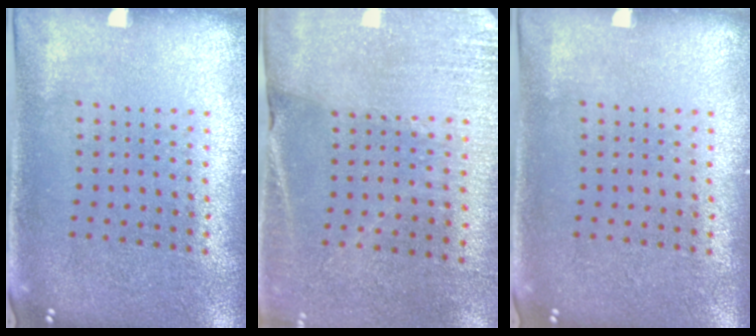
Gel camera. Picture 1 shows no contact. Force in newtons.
{"total": 2.6, "press": 2.5, "slide": 0.6}
{"total": 0.0}